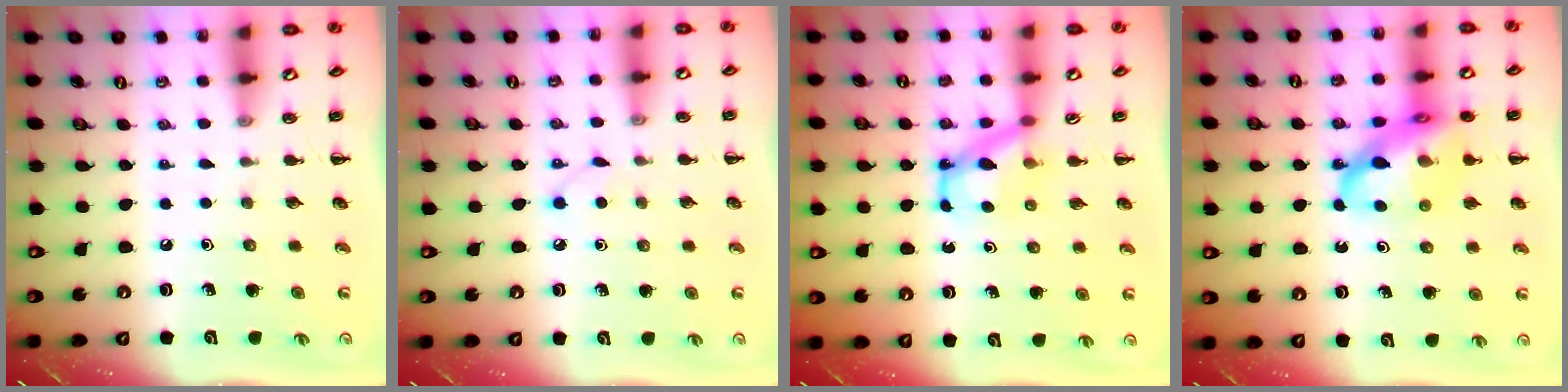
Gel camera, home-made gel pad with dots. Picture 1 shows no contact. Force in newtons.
{"total": 2.9, "press": 2.7, "slide": 0.9}
{"total": 5.7, "press": 5.6, "slide": 0.7}
{"total": 18.3, "press": 18.0, "slide": 3.6}